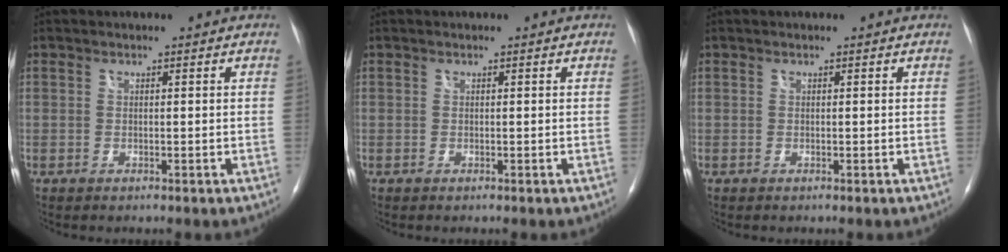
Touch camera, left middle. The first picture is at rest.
{"total": 0.0}
{"total": 0.0}